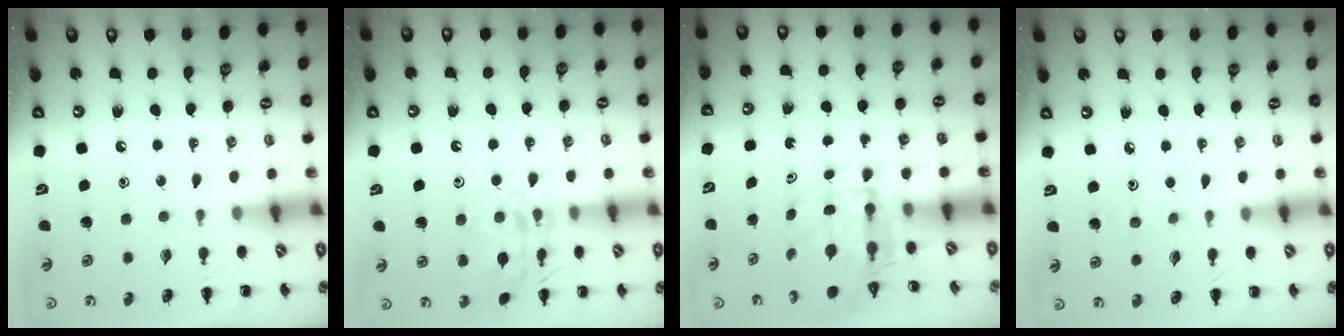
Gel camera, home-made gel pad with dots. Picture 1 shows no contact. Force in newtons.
{"total": 14.4, "press": 14.4, "slide": 1.0}
{"total": 4.6, "press": 4.4, "slide": 1.6}
{"total": 2.9, "press": 2.7, "slide": 1.2}